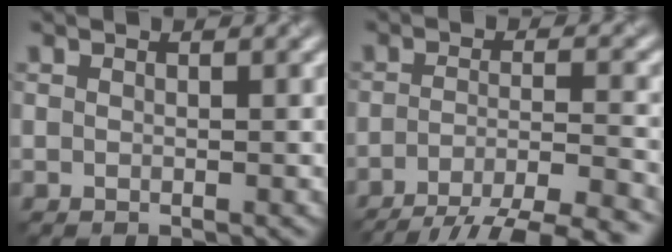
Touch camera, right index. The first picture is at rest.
{"total": 8.7, "force": [-6.8, 2.1, 5.1], "torque": [-0.076, -0.011, -0.099]}